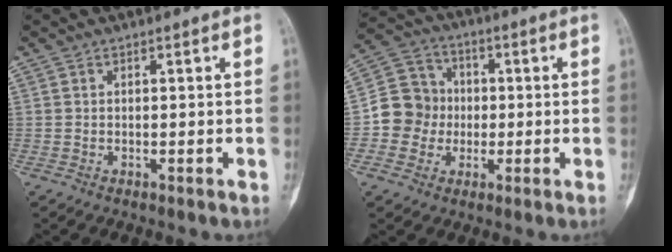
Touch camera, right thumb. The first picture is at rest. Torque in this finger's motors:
{"motor_torque": [1.19, 1.09, 0.43, -0.49, -0.02]}